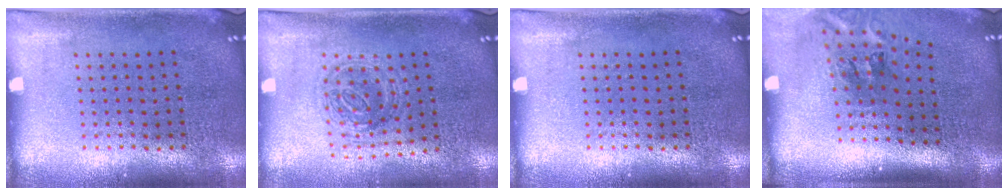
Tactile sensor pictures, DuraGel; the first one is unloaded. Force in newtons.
{"total": 1.2, "press": 1.1, "slide": 0.4}
{"total": 0.0}
{"total": 2.2, "press": 1.3, "slide": 1.8}